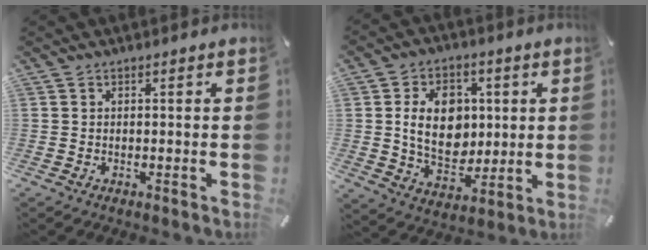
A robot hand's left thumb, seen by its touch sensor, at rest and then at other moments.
{"total": 13.4, "force": [1.7, 10.5, 8.2], "torque": [-0.142, 0.005, 0.030]}